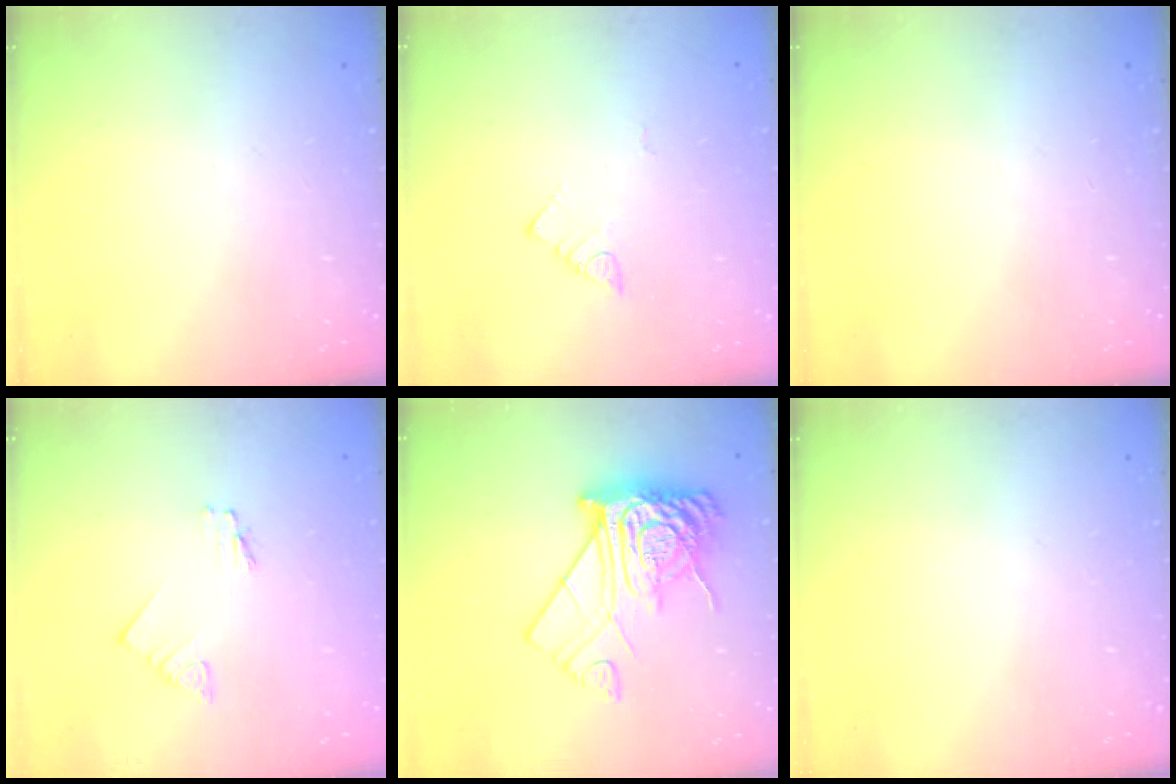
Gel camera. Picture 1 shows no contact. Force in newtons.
{"total": 3.0, "press": 3.0, "slide": 0.2}
{"total": 0.0}
{"total": 1.2, "press": 1.2, "slide": 0.1}
{"total": 15.6, "press": 15.5, "slide": 1.9}
{"total": 0.0}